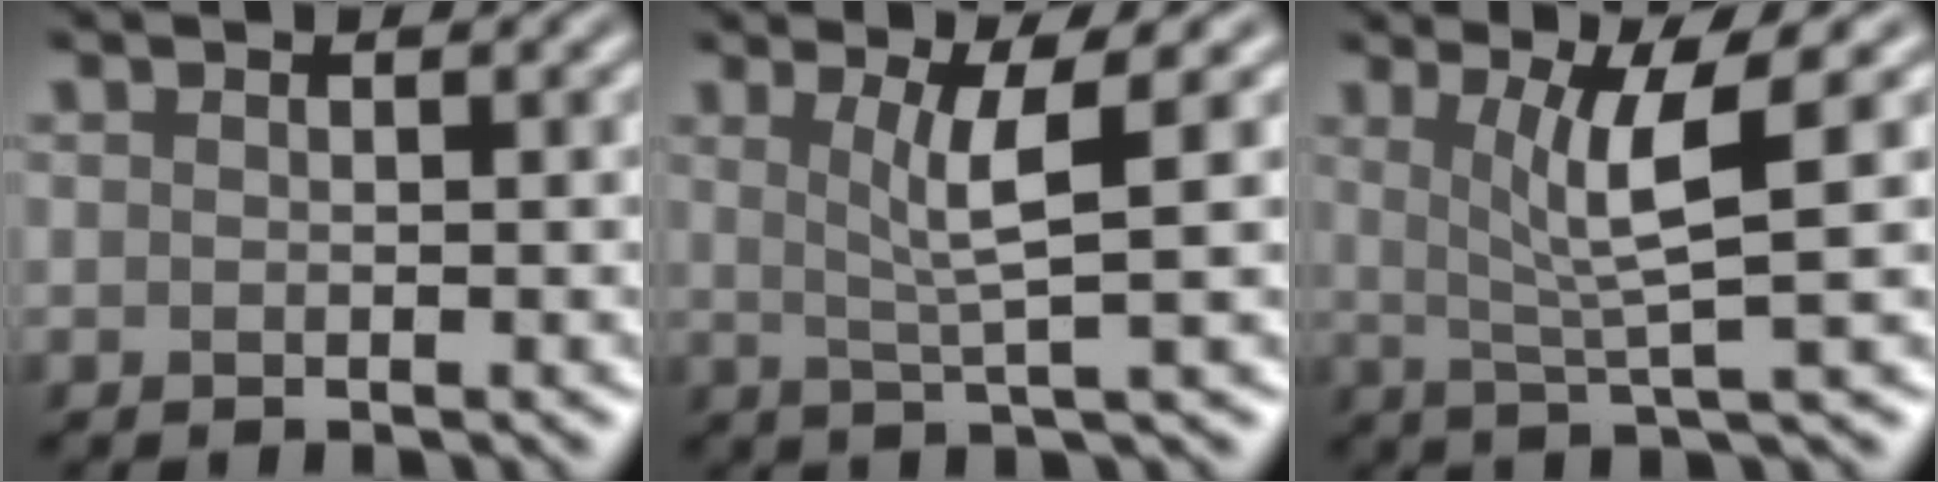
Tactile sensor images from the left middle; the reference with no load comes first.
{"total": 3.8, "force": [1.0, 0.5, 3.7], "torque": [-0.068, -0.003, 0.024]}
{"total": 5.0, "force": [1.3, 0.7, 4.8], "torque": [-0.088, -0.001, 0.029]}